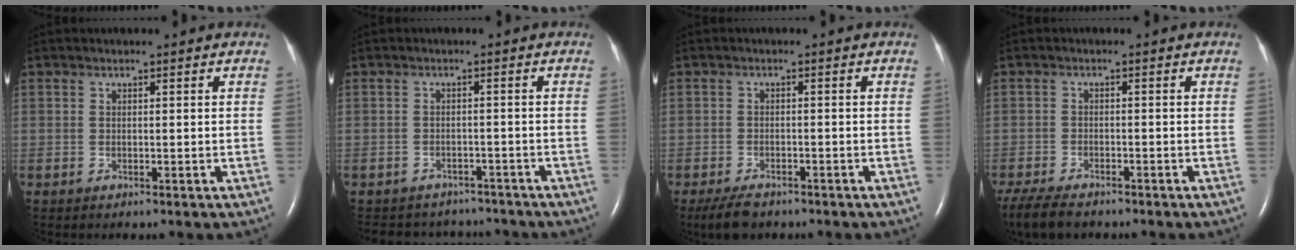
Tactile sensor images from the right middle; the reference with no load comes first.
{"total": 7.8, "force": [-7.3, 2.6, 0.5], "torque": [-0.011, 0.012, -0.086]}
{"total": 4.9, "force": [-3.9, 1.9, 2.3], "torque": [-0.048, -0.008, -0.063]}
{"total": 6.6, "force": [-5.5, 1.8, 3.3], "torque": [-0.061, -0.018, -0.094]}